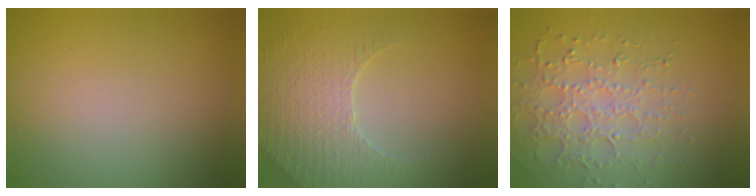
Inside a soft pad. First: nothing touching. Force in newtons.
{"total": 3.7, "press": 3.6, "slide": 1.0}
{"total": 4.6, "press": 4.0, "slide": 2.2}